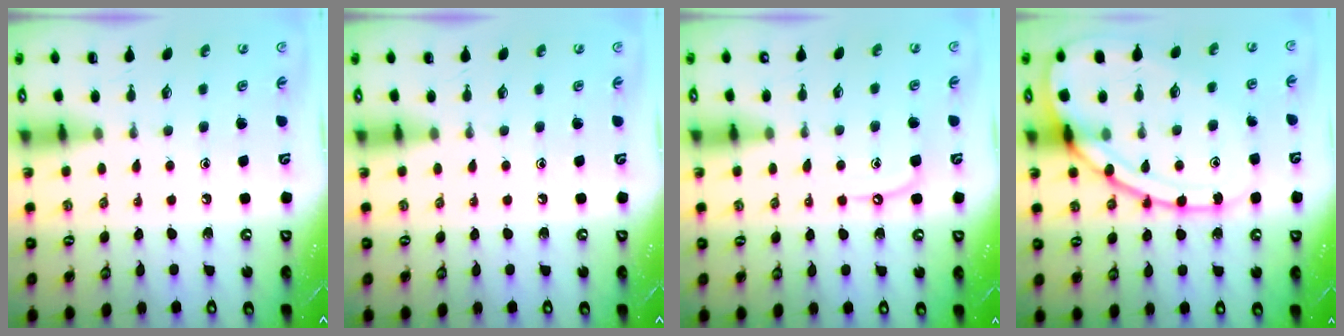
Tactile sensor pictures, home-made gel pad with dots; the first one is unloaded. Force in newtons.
{"total": 0.0}
{"total": 5.0, "press": 5.0, "slide": 0.6}
{"total": 17.2, "press": 17.1, "slide": 1.8}